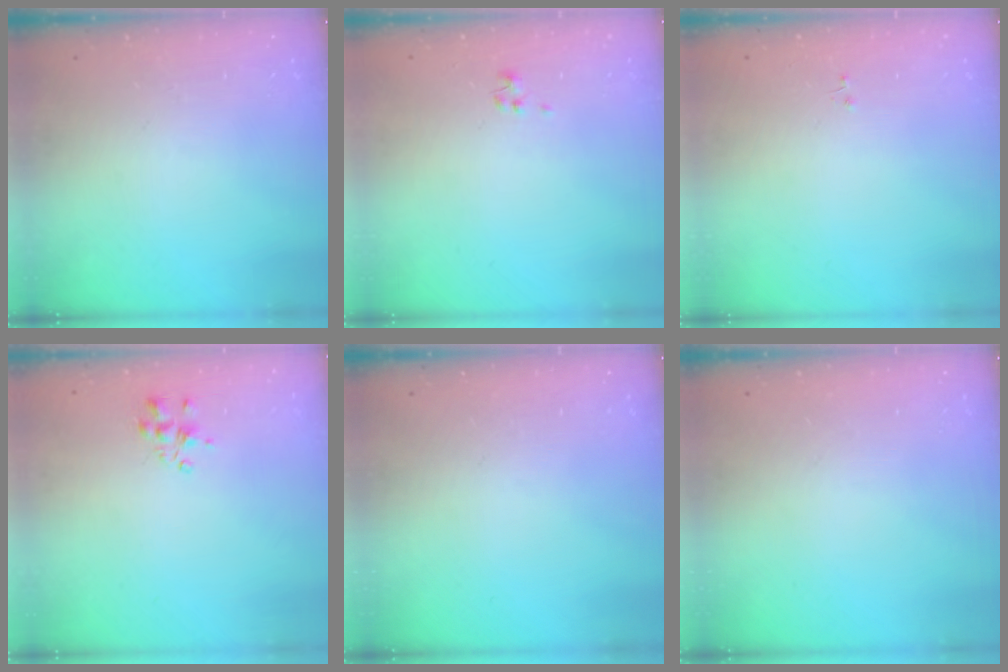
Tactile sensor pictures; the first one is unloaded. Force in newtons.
{"total": 0.8, "press": 0.7, "slide": 0.3}
{"total": 0.0}
{"total": 3.2, "press": 3.1, "slide": 0.6}
{"total": 0.0}
{"total": 0.0}